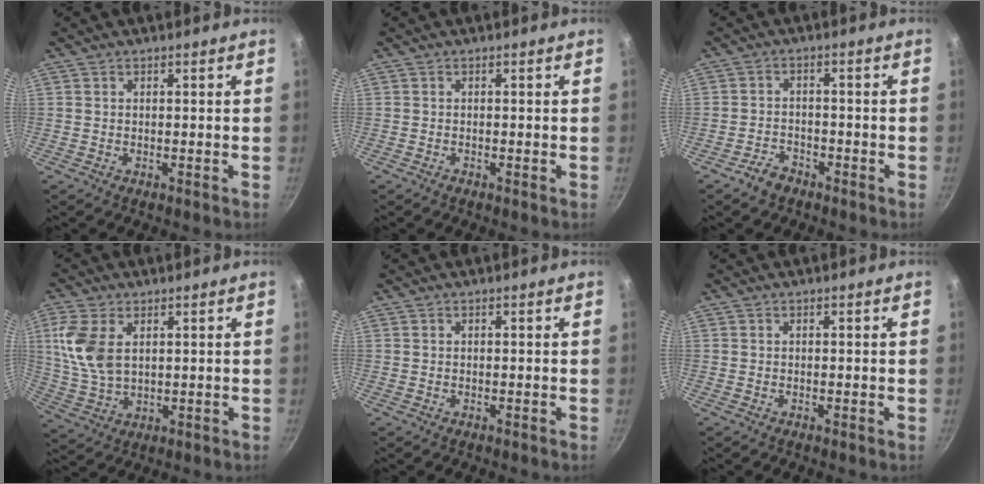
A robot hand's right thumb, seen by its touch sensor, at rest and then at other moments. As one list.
[{"total": 0.0}, {"total": 3.7, "force": [-2.8, 2.1, 1.2], "torque": [-0.015, 0.031, -0.046]}, {"total": 10.2, "force": [2.8, 6.1, 7.6], "torque": [-0.159, -0.008, 0.063]}, {"total": 0.0}, {"total": 0.0}]